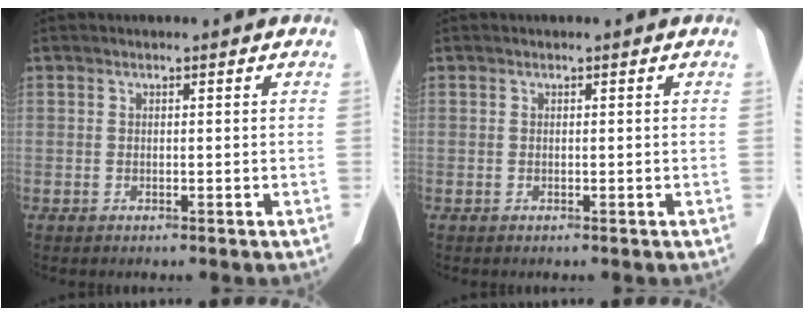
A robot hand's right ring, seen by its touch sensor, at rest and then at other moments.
{"total": 0.0}